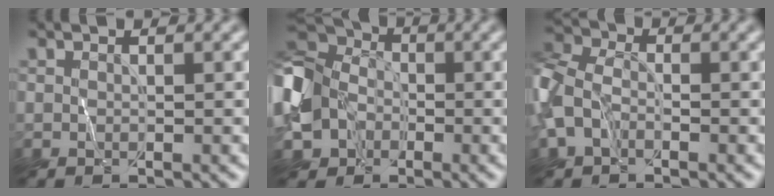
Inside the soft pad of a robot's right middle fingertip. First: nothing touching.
{"total": 15.0, "force": [-3.1, 11.9, 8.5], "torque": [-0.204, -0.012, -0.084]}
{"total": 5.3, "force": [-1.8, 3.6, 3.5], "torque": [-0.088, 0.007, -0.056]}